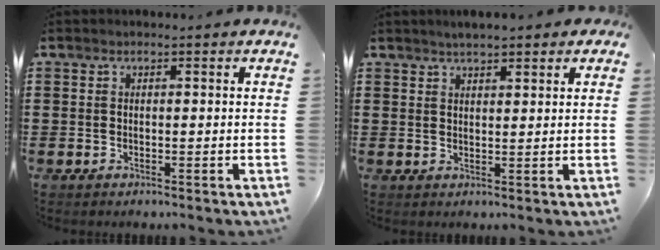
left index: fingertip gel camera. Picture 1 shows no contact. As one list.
[{"total": 2.3, "force": [2.0, 0.6, 1.0], "torque": [-0.024, 0.006, 0.036]}]